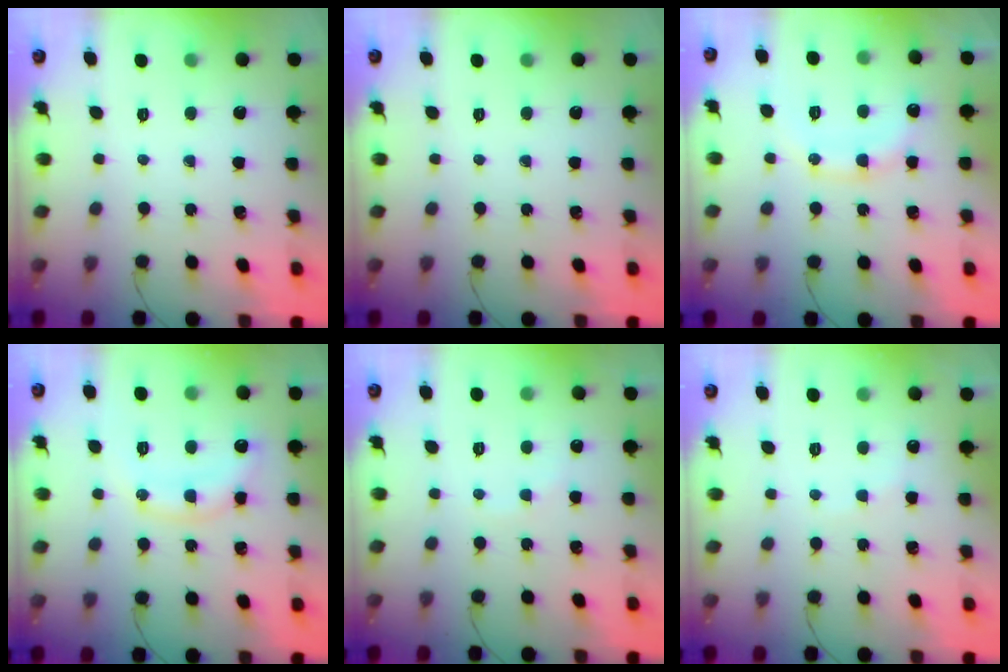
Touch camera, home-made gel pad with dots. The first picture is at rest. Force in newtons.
{"total": 0.0}
{"total": 13.5, "press": 13.5, "slide": 0.9}
{"total": 13.4, "press": 13.4, "slide": 0.6}
{"total": 4.7, "press": 4.7, "slide": 0.8}
{"total": 5.3, "press": 5.2, "slide": 0.9}